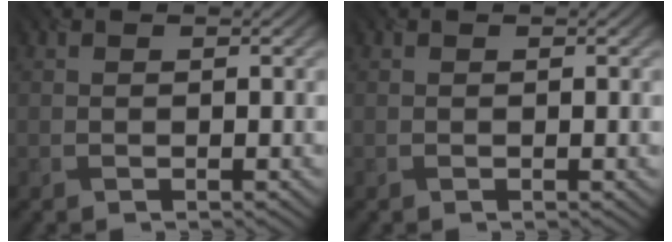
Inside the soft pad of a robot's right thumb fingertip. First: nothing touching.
{"total": 0.7, "force": [0.0, 0.2, 0.7], "torque": [-0.009, -0.001, 0.001]}